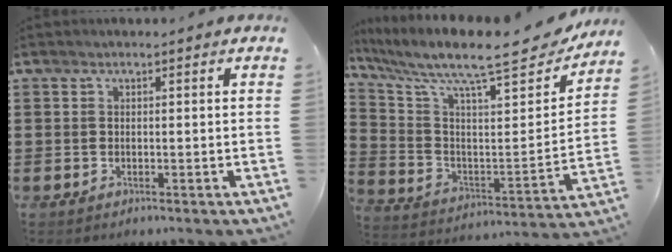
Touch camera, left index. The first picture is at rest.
{"total": 11.0, "force": [9.1, 1.6, 6.0], "torque": [-0.135, -0.076, 0.143]}